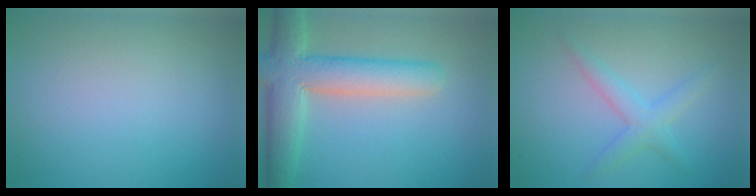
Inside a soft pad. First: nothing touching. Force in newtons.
{"total": 7.1, "press": 7.1, "slide": 0.6}
{"total": 2.3, "press": 2.3, "slide": 0.2}